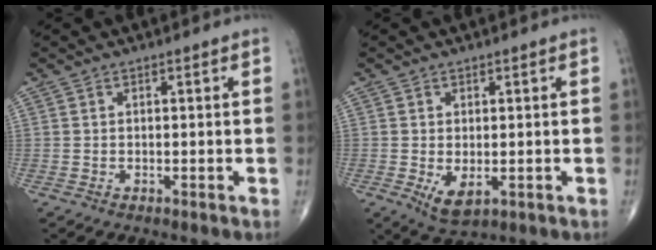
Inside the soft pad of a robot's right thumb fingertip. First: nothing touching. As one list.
[{"total": 4.3, "force": [-0.9, 2.1, 3.7], "torque": [-0.059, -0.012, -0.005]}]